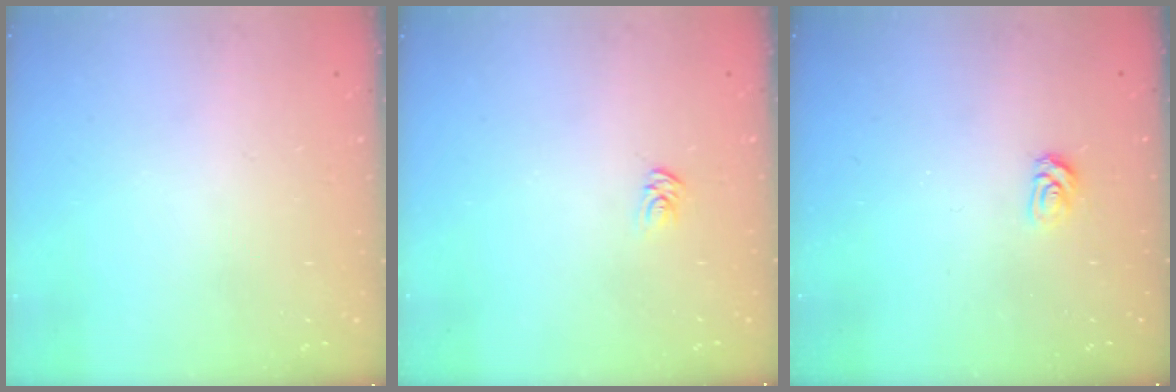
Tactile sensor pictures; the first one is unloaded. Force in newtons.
{"total": 2.6, "press": 2.6, "slide": 0.3}
{"total": 3.1, "press": 3.1, "slide": 0.3}